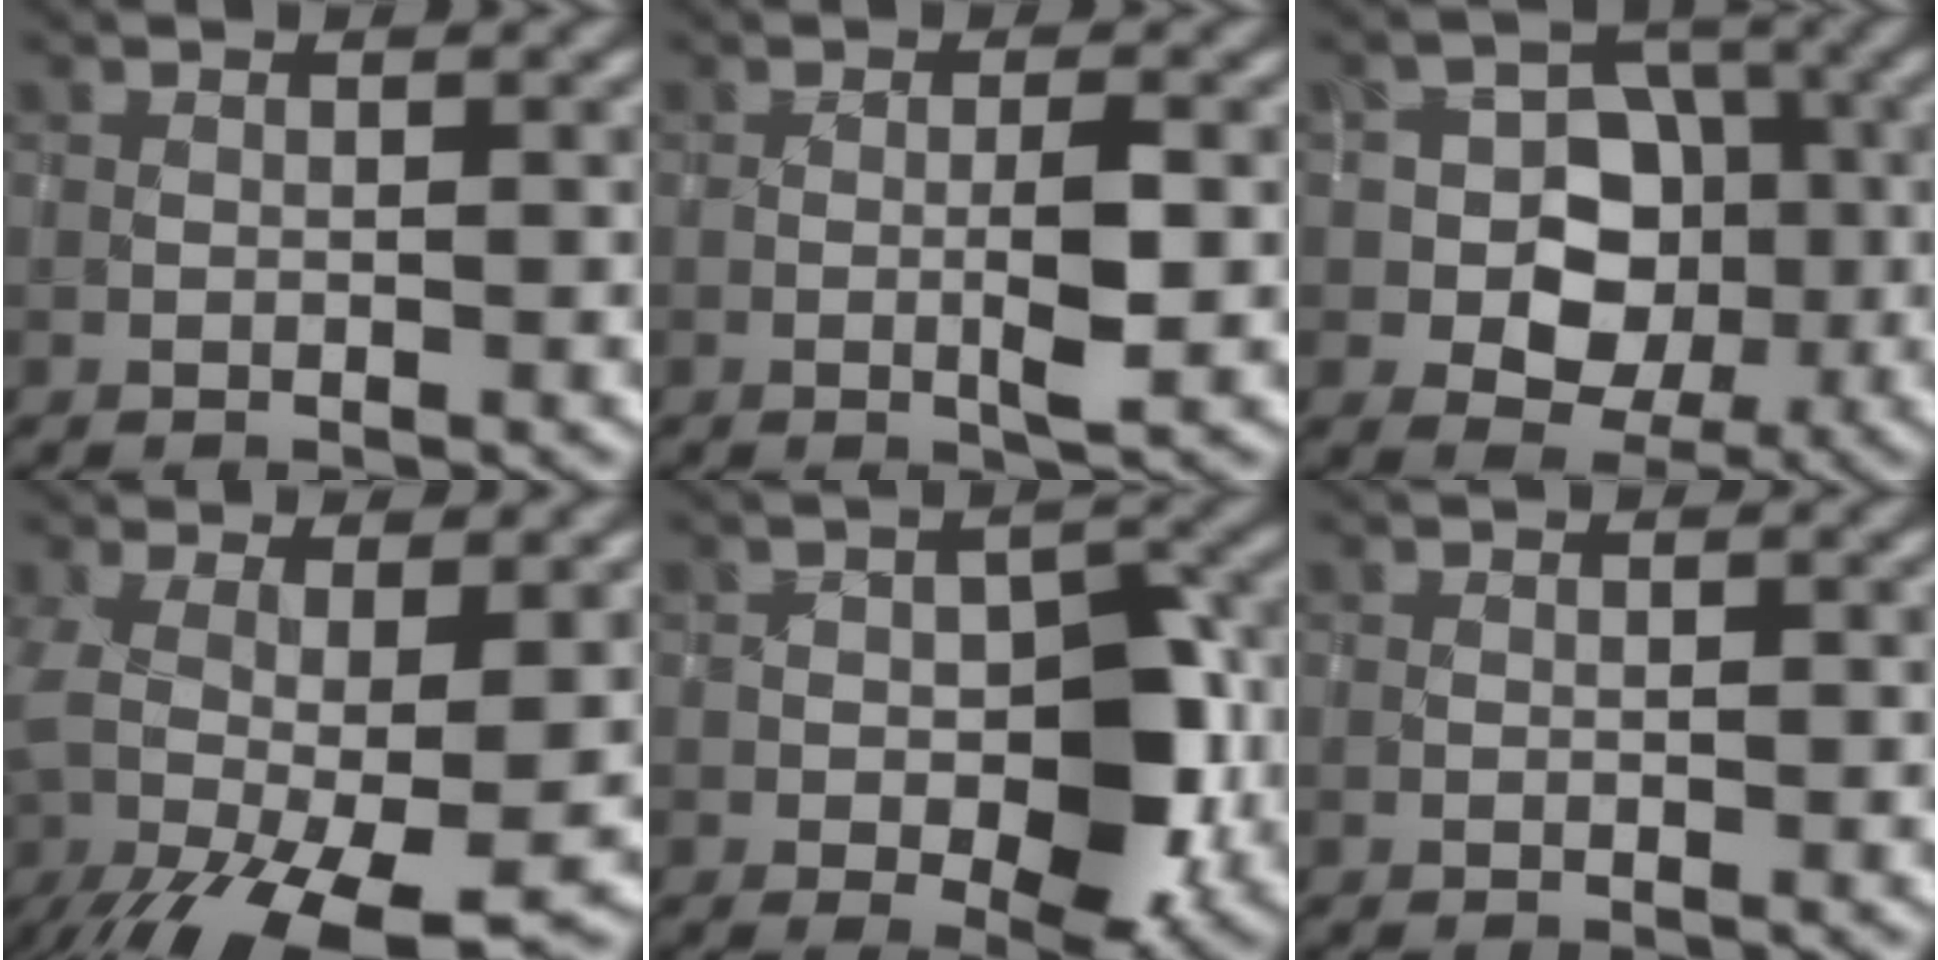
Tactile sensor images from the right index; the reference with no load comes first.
{"total": 2.6, "force": [-0.3, 0.4, 2.5], "torque": [-0.045, -0.003, -0.007]}
{"total": 7.1, "force": [-0.9, 5.9, 3.9], "torque": [-0.032, 0.013, -0.035]}
{"total": 12.6, "force": [-3.6, 4.5, 11.2], "torque": [-0.214, -0.033, -0.046]}
{"total": 7.4, "force": [-1.2, 4.2, 5.9], "torque": [-0.086, -0.003, -0.016]}
{"total": 0.0}